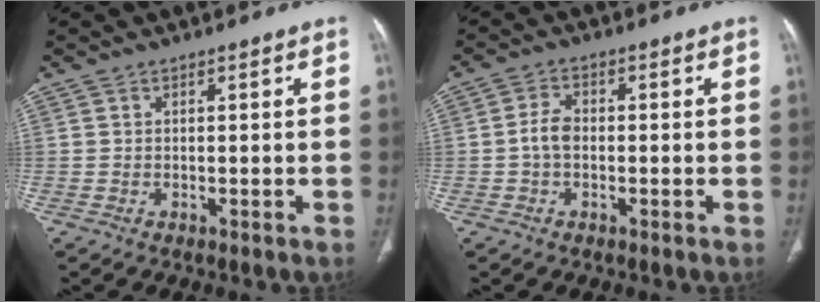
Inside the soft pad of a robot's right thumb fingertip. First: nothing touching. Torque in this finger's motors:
{"motor_torque": [0.72, 0.92, 0.98, -0.54, -0.04]}